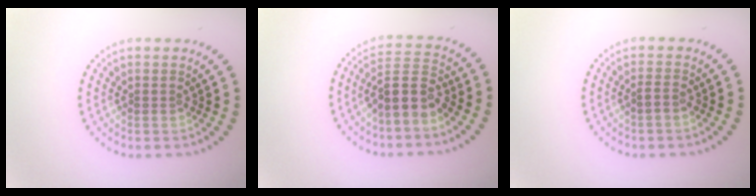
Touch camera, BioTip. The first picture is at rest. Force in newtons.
{"total": 3.5, "press": 3.1, "slide": 1.6}
{"total": 0.6, "press": 0.3, "slide": 0.5}